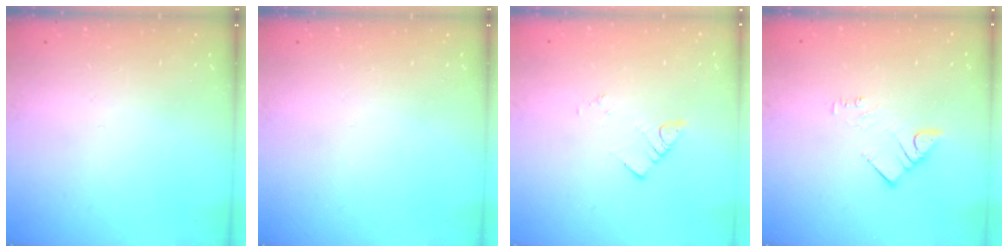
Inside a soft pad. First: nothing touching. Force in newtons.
{"total": 0.0}
{"total": 3.7, "press": 3.7, "slide": 0.5}
{"total": 3.1, "press": 3.0, "slide": 0.4}